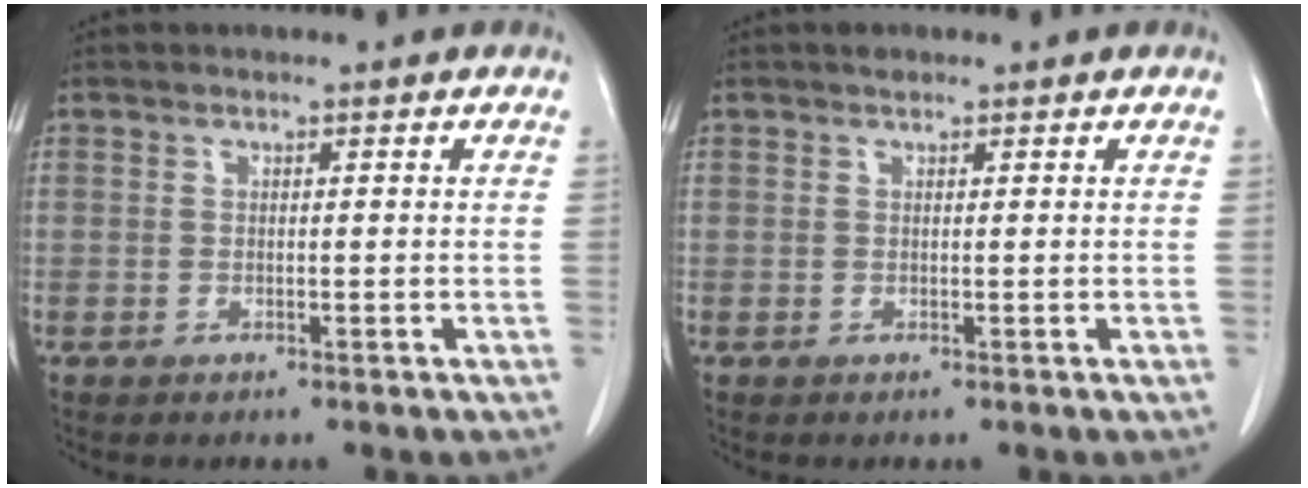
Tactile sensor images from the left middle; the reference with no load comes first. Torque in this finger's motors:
{"motor_torque": [0.30, -0.19, -0.05, 0.00]}